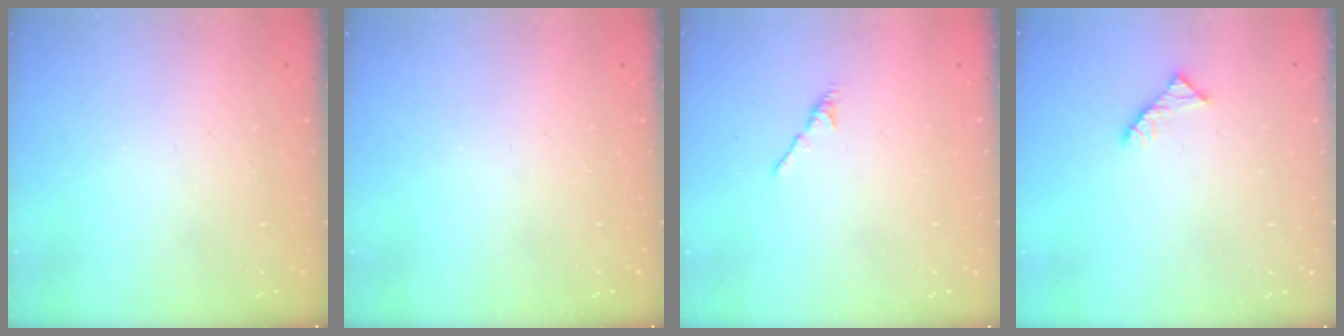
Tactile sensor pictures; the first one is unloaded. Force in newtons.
{"total": 0.0}
{"total": 3.0, "press": 2.8, "slide": 0.8}
{"total": 3.0, "press": 3.0, "slide": 0.4}